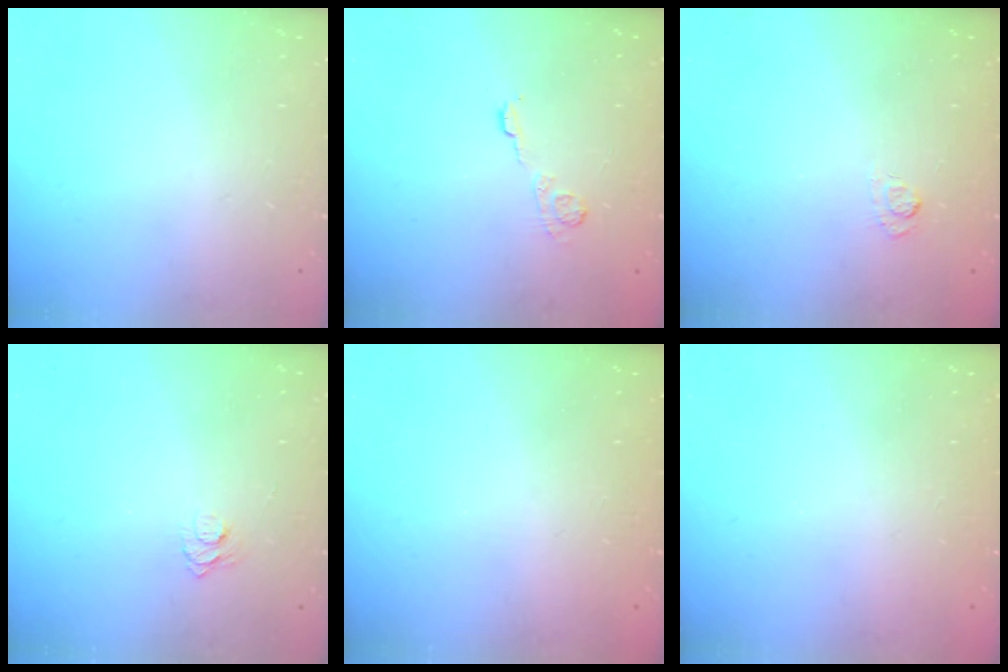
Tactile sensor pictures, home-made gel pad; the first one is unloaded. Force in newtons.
{"total": 4.0, "press": 3.8, "slide": 1.2}
{"total": 2.7, "press": 2.3, "slide": 1.5}
{"total": 5.8, "press": 5.7, "slide": 0.7}
{"total": 2.5, "press": 2.4, "slide": 0.8}
{"total": 2.3, "press": 2.2, "slide": 0.8}